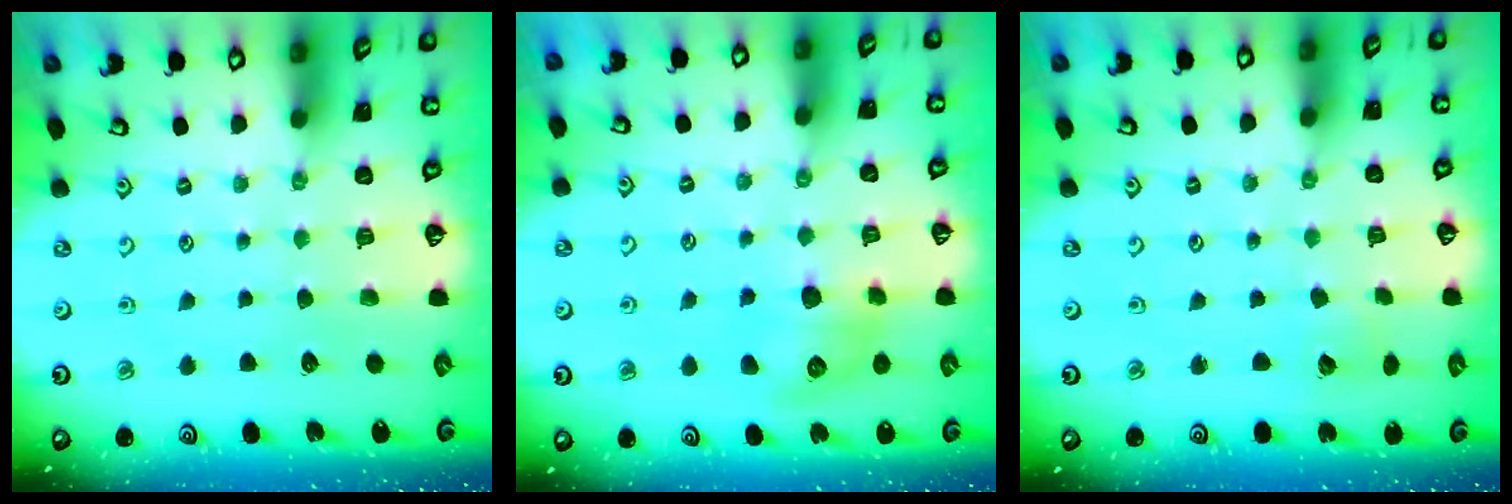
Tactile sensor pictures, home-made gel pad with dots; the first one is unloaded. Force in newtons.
{"total": 9.7, "press": 9.7, "slide": 0.6}
{"total": 5.2, "press": 5.1, "slide": 0.4}